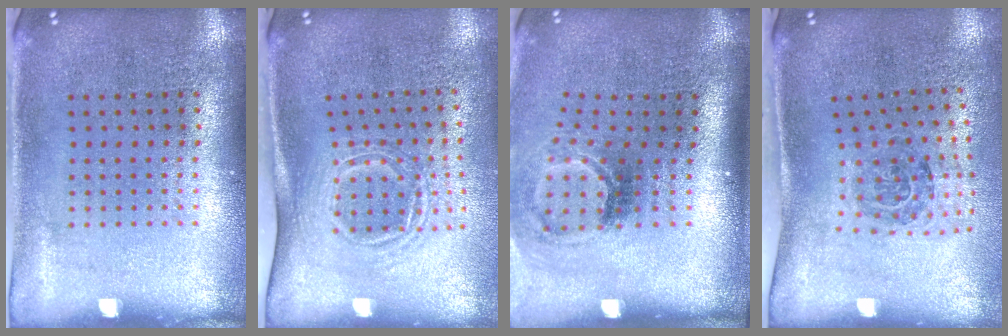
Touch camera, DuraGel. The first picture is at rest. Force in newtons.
{"total": 1.7, "press": 1.1, "slide": 1.2}
{"total": 2.1, "press": 1.3, "slide": 1.6}
{"total": 1.4, "press": 1.0, "slide": 1.0}